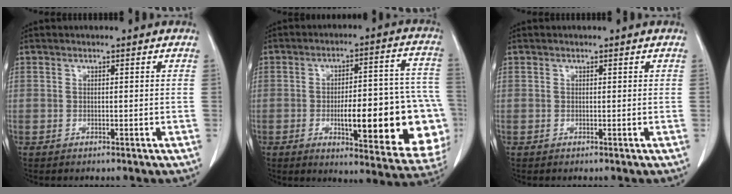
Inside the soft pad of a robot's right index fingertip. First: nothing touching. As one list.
[{"total": 22.2, "force": [-5.0, 5.2, 21.0], "torque": [-0.193, 0.022, -0.046]}, {"total": 0.0}]